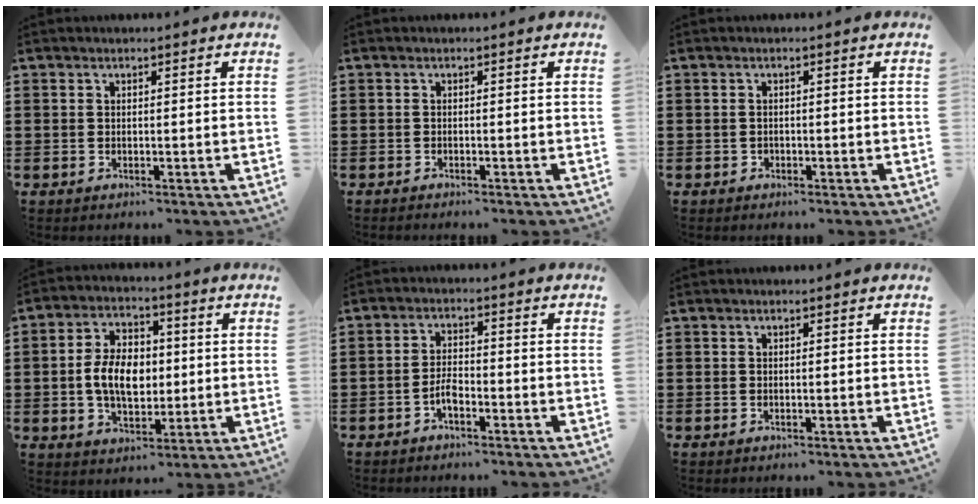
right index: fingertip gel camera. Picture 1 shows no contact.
{"total": 0.5, "force": [-0.5, 0.0, 0.0], "torque": [-0.002, -0.001, -0.011]}
{"total": 0.5, "force": [-0.2, 0.5, 0.0], "torque": [-0.003, 0.004, -0.005]}
{"total": 8.2, "force": [-0.3, 5.5, 6.1], "torque": [-0.133, 0.008, -0.013]}
{"total": 2.9, "force": [-1.7, 1.2, 2.1], "torque": [-0.047, 0.004, -0.035]}
{"total": 0.0}